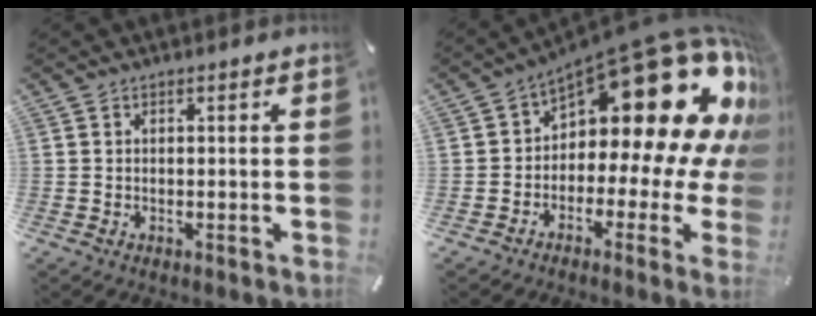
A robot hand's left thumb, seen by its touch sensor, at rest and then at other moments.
{"total": 24.1, "force": [10.2, 11.1, 18.8], "torque": [-0.254, -0.093, 0.177]}